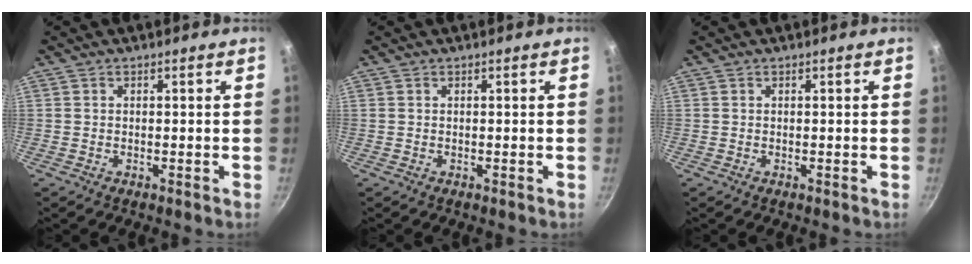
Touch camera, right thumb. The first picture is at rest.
{"total": 0.0}
{"total": 0.0}